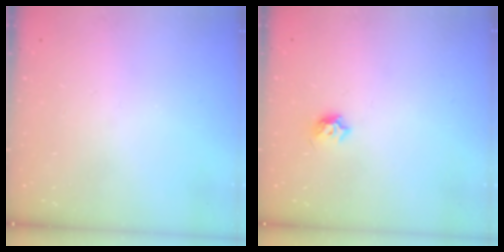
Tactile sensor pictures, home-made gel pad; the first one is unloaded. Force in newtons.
{"total": 5.2, "press": 5.1, "slide": 1.0}